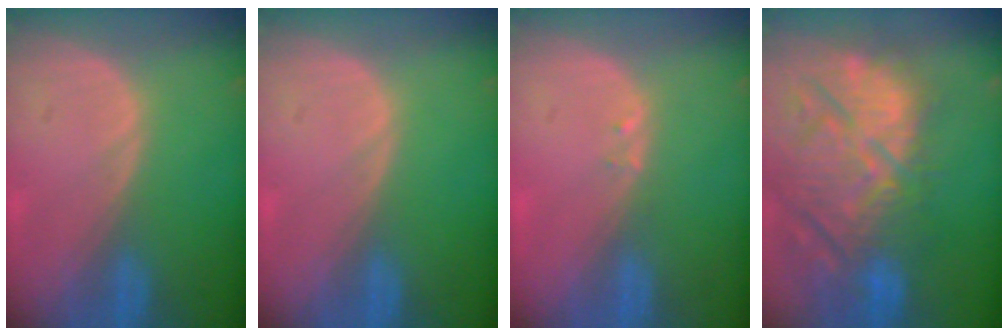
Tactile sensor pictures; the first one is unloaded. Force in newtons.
{"total": 0.0}
{"total": 0.6, "press": 0.6, "slide": 0.2}
{"total": 15.0, "press": 12.9, "slide": 7.5}